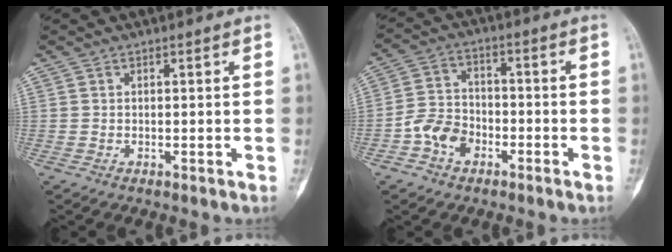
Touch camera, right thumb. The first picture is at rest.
{"total": 7.1, "force": [-3.4, 5.0, 3.8], "torque": [-0.057, 0.031, -0.067]}